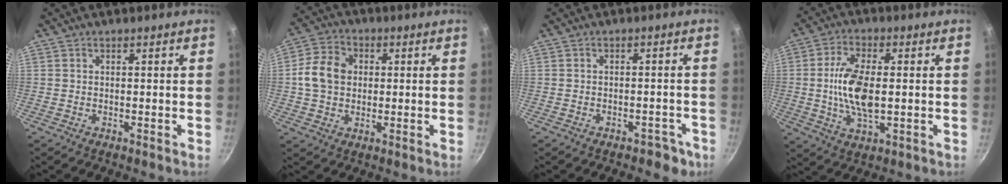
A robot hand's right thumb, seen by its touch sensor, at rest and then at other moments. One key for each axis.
{"total": 9.4, "fx": 0.7, "fy": 7.4, "fz": 5.7, "tx": -0.094, "ty": 0.018, "tz": 0.006}
{"total": 4.0, "fx": -2.9, "fy": 2.2, "fz": 1.6, "tx": -0.008, "ty": 0.023, "tz": -0.035}
{"total": 11.4, "fx": 0.0, "fy": 5.3, "fz": 10.0, "tx": -0.196, "ty": -0.003, "tz": 0.001}